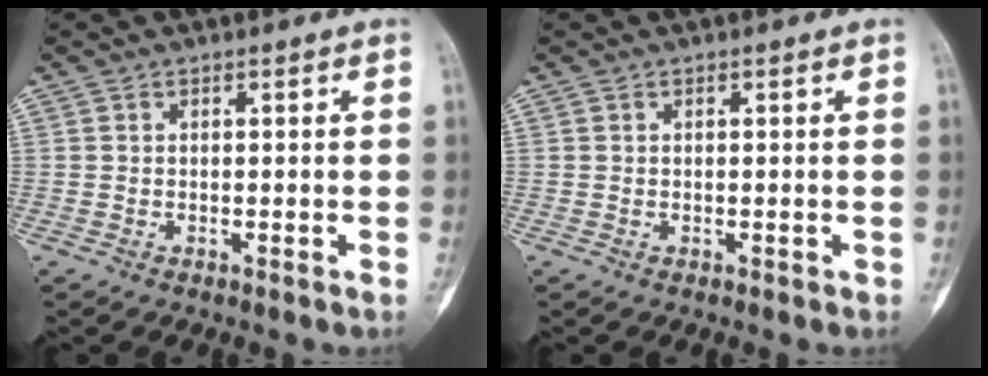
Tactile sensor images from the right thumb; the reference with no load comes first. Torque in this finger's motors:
{"motor_torque": [0.15, 0.15, 0.09, -0.09, 0.03]}